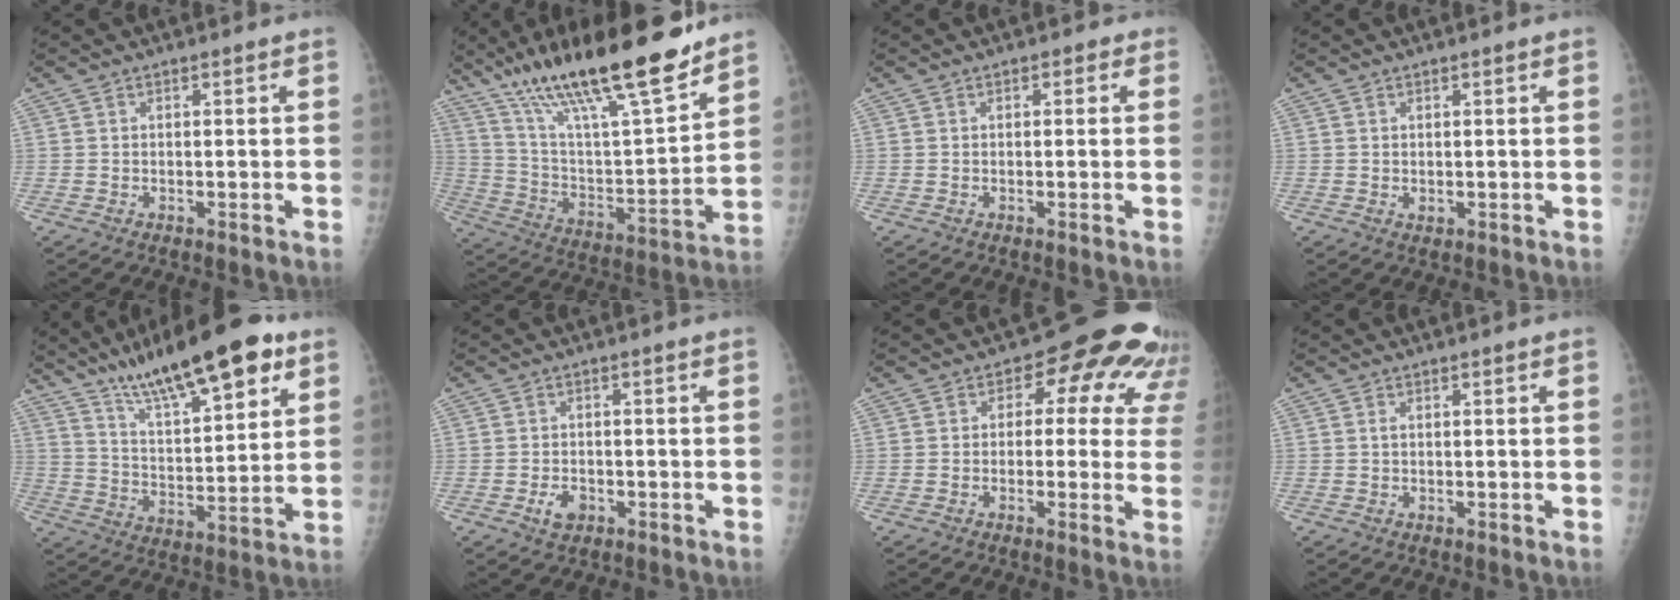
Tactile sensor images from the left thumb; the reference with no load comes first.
{"total": 26.1, "force": [18.7, 5.1, 17.4], "torque": [-0.277, -0.066, 0.325]}
{"total": 1.0, "force": [0.5, 0.8, 0.5], "torque": [0.007, 0.002, -0.001]}
{"total": 1.1, "force": [0.5, 0.5, 0.9], "torque": [-0.013, -0.003, 0.012]}
{"total": 20.7, "force": [13.2, 5.7, 15.0], "torque": [-0.219, -0.043, 0.220]}
{"total": 2.8, "force": [-1.1, 1.8, 1.7], "torque": [-0.026, 0.003, -0.015]}
{"total": 13.4, "force": [5.9, 8.1, 8.9], "torque": [-0.050, 0.000, 0.046]}
{"total": 0.6, "force": [0.2, 0.2, 0.5], "torque": [-0.013, 0.003, 0.004]}